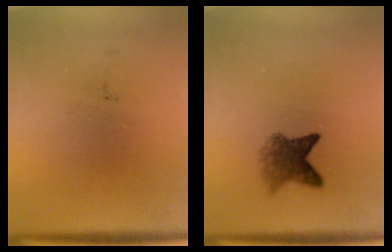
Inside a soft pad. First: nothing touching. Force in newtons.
{"total": 4.1}